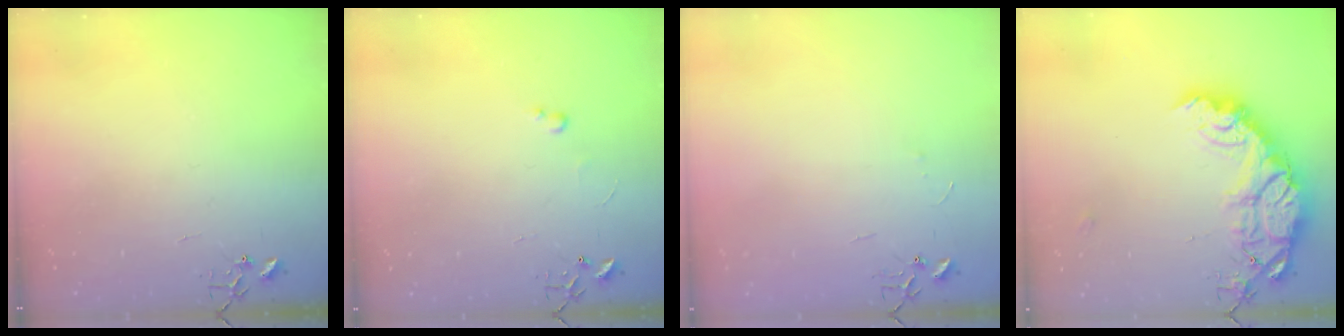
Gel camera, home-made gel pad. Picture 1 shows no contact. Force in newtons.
{"total": 2.6, "press": 2.6, "slide": 0.4}
{"total": 3.2, "press": 3.2, "slide": 0.4}
{"total": 19.2, "press": 19.1, "slide": 1.5}